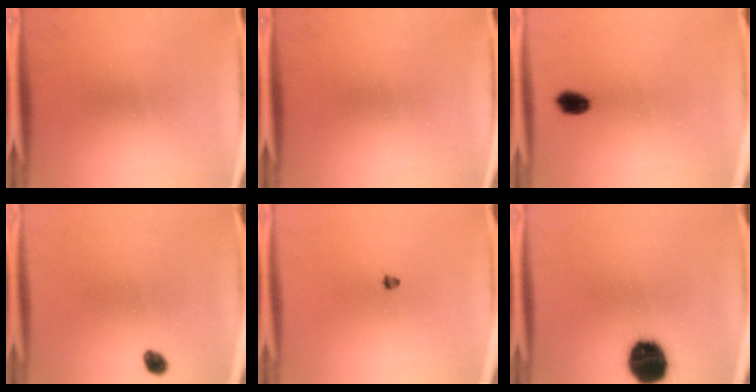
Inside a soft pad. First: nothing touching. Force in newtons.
{"total": 0.0}
{"total": 4.2}
{"total": 2.0}
{"total": 1.1}
{"total": 14.6}